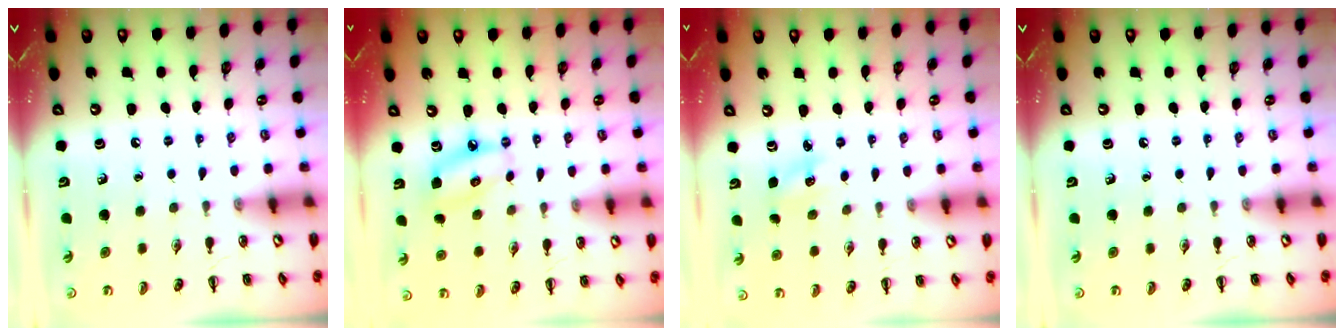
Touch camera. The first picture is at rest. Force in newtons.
{"total": 8.2, "press": 7.9, "slide": 2.1}
{"total": 3.2, "press": 3.1, "slide": 0.9}
{"total": 0.0}